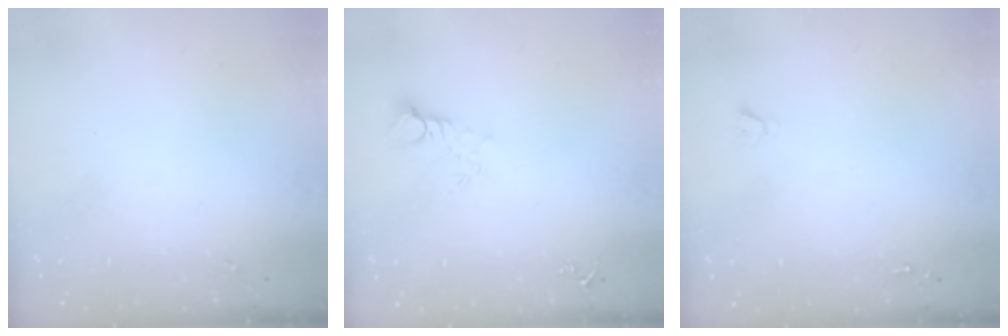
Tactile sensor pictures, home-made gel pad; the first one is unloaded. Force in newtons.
{"total": 5.0, "press": 5.0, "slide": 0.3}
{"total": 1.9, "press": 1.9, "slide": 0.2}